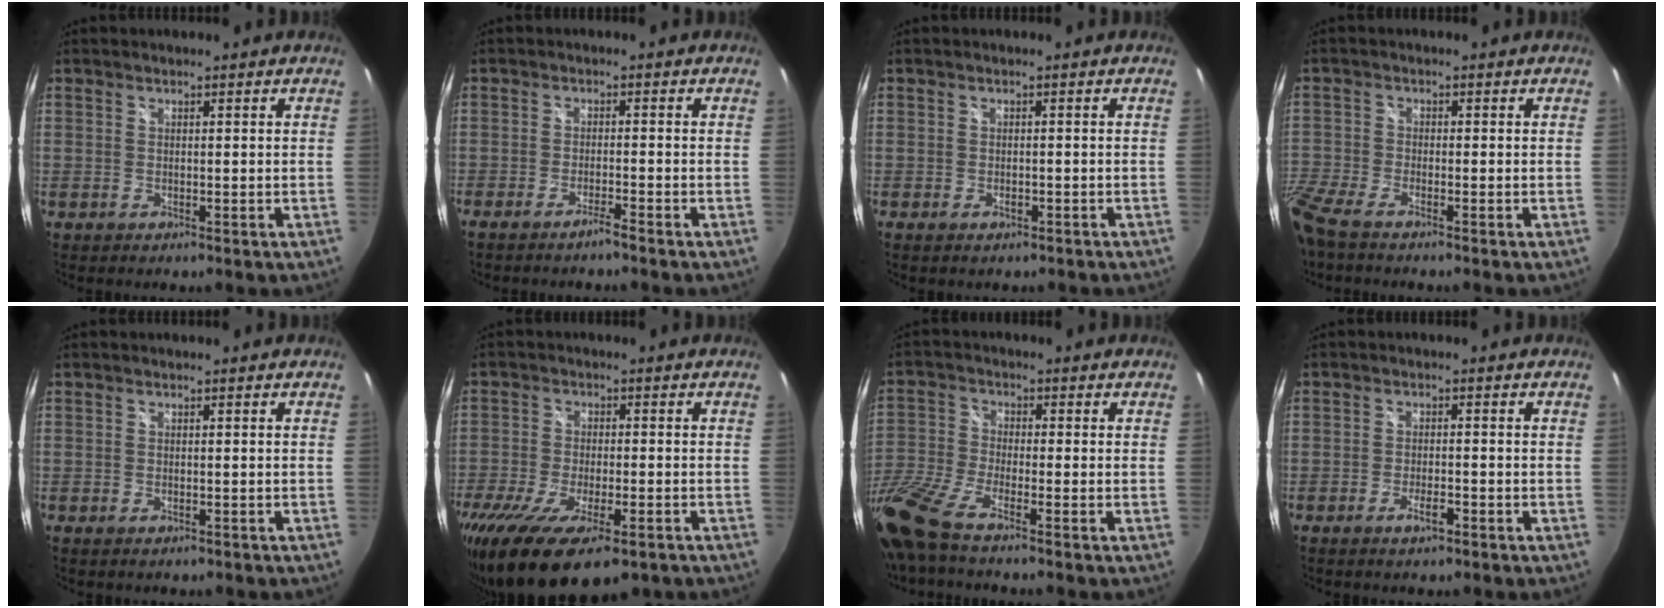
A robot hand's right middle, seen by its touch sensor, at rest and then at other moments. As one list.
[{"total": 2.4, "force": [-2.1, -0.5, 1.1], "torque": [-0.033, 0.000, -0.037]}, {"total": 1.6, "force": [-1.1, 0.9, 0.8], "torque": [-0.013, -0.001, -0.014]}, {"total": 8.1, "force": [-6.6, 2.1, 4.3], "torque": [-0.121, -0.025, -0.132]}, {"total": 1.4, "force": [-1.0, 0.6, 0.6], "torque": [-0.012, -0.003, -0.013]}, {"total": 18.8, "force": [-11.9, 6.5, 13.1], "torque": [-0.271, -0.073, -0.189]}, {"total": 12.8, "force": [-9.7, 1.6, 8.2], "torque": [-0.195, -0.031, -0.200]}, {"total": 2.7, "force": [-1.8, 0.6, 1.9], "torque": [-0.043, 0.000, -0.032]}]